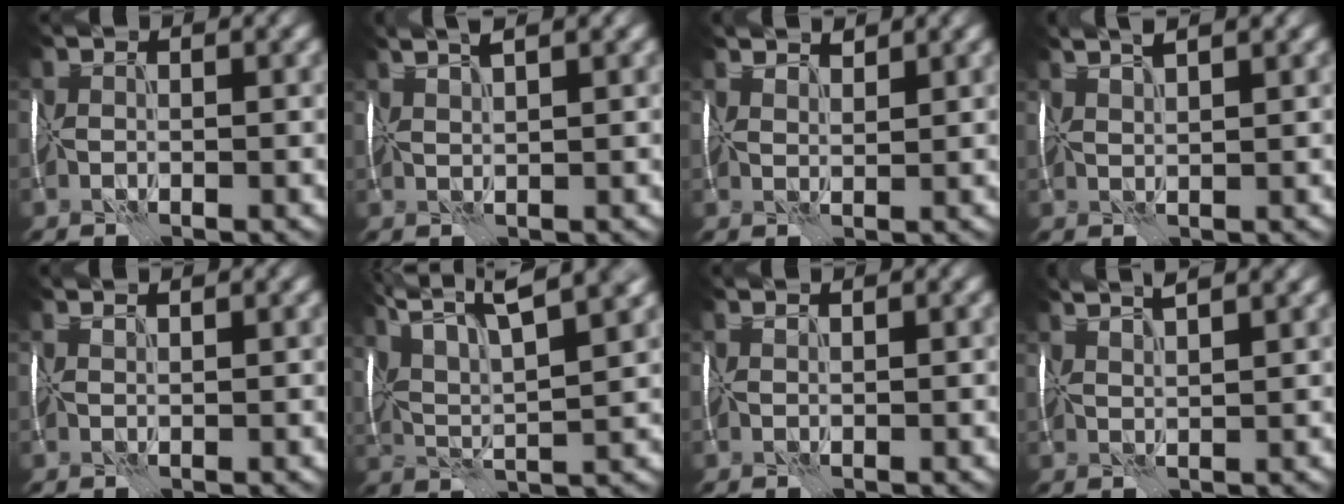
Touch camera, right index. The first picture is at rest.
{"total": 3.1, "force": [2.4, 0.3, 2.0], "torque": [-0.031, 0.019, 0.037]}
{"total": 2.4, "force": [2.3, 0.3, 0.5], "torque": [-0.012, 0.008, 0.043]}
{"total": 3.0, "force": [2.5, 0.2, 1.7], "torque": [-0.028, 0.019, 0.037]}
{"total": 1.0, "force": [0.9, 0.1, 0.3], "torque": [-0.008, 0.004, 0.019]}
{"total": 11.9, "force": [8.2, 3.1, 8.1], "torque": [-0.137, 0.042, 0.109]}
{"total": 0.7, "force": [0.6, 0.2, 0.2], "torque": [-0.003, 0.001, 0.013]}
{"total": 4.8, "force": [3.7, 1.0, 2.8], "torque": [-0.029, 0.030, 0.040]}